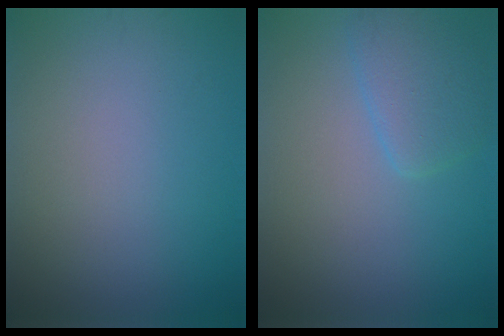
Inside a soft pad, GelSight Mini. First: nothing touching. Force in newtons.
{"total": 2.6, "press": 2.6, "slide": 0.2}